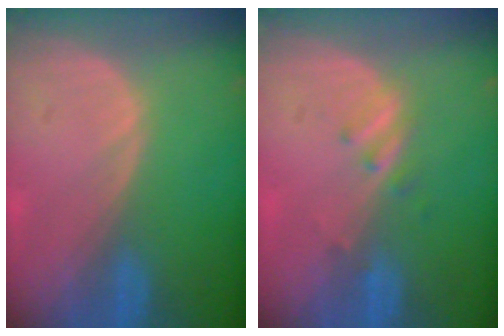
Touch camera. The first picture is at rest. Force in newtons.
{"total": 2.5, "press": 2.2, "slide": 1.2}